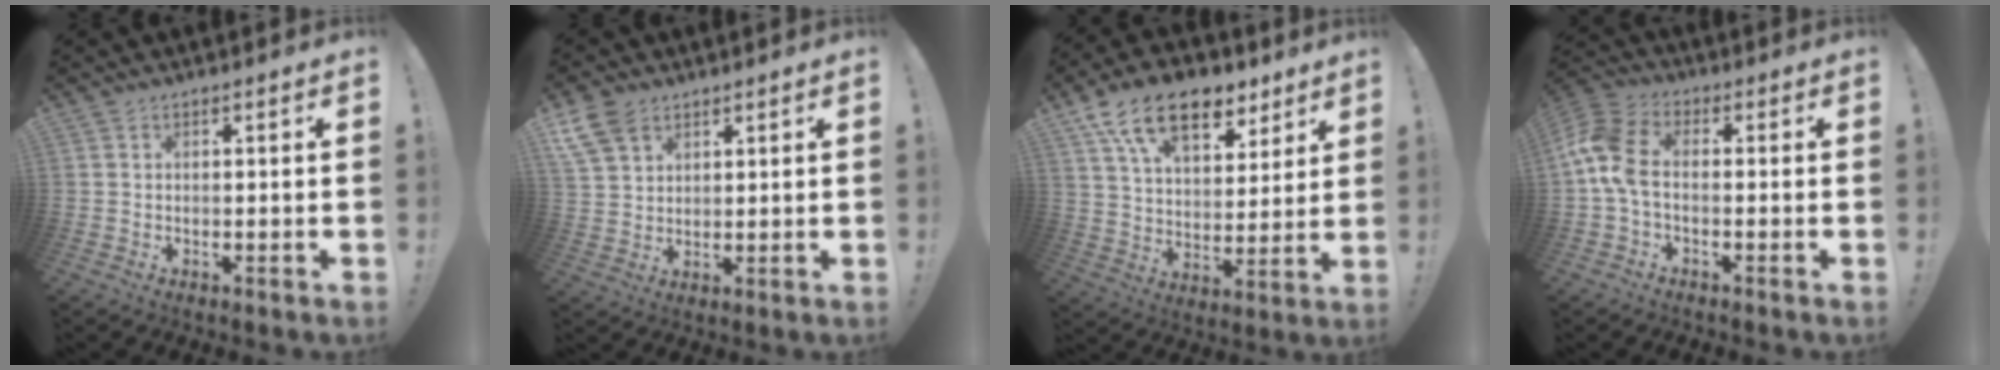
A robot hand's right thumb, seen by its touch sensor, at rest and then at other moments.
{"total": 8.5, "force": [5.3, 5.4, 4.0], "torque": [-0.086, -0.016, 0.106]}
{"total": 17.3, "force": [10.3, 9.8, 9.9], "torque": [-0.163, -0.053, 0.186]}
{"total": 10.7, "force": [-0.3, 6.5, 8.5], "torque": [-0.184, 0.008, 0.000]}